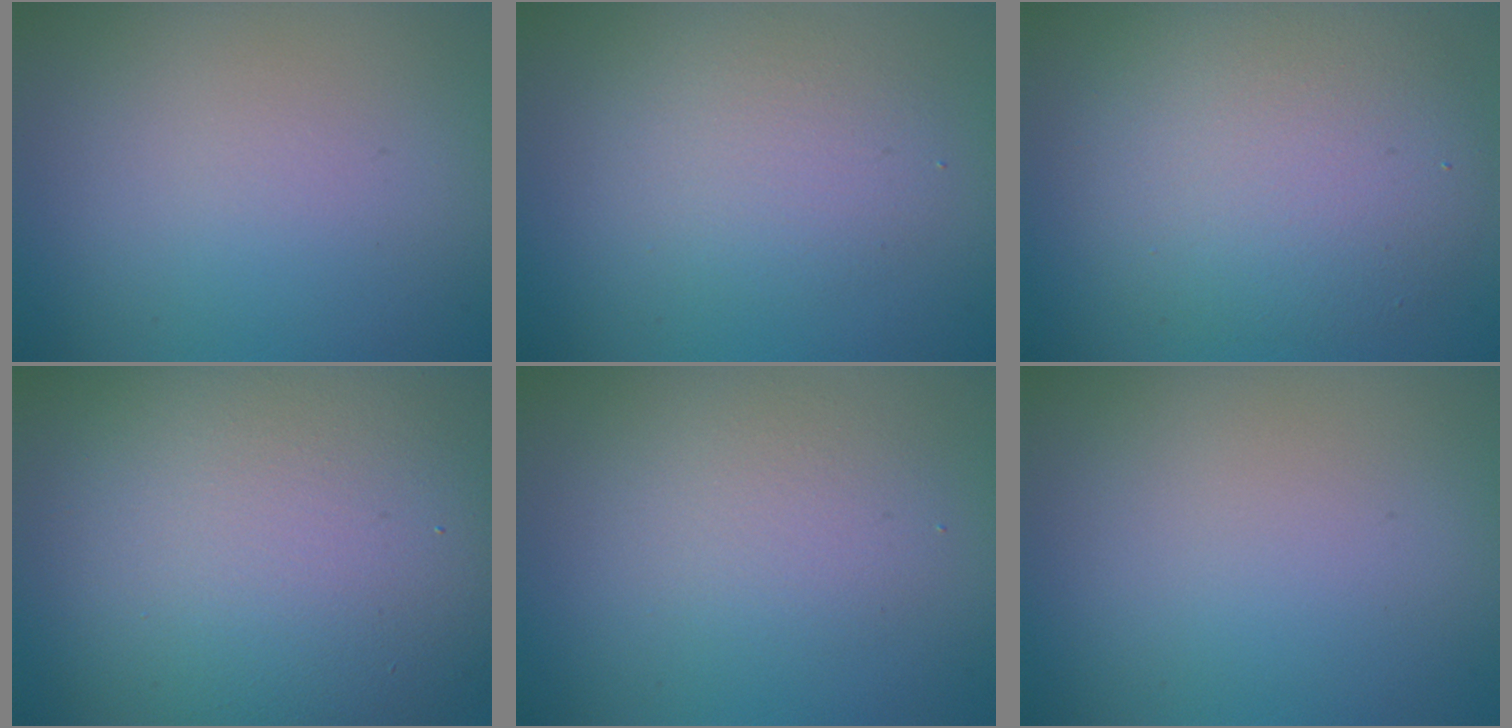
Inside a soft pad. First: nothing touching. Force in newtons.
{"total": 2.6, "press": 2.6, "slide": 0.2}
{"total": 6.9, "press": 6.9, "slide": 0.7}
{"total": 16.6, "press": 16.6, "slide": 0.8}
{"total": 2.2, "press": 2.2, "slide": 0.0}
{"total": 0.0}